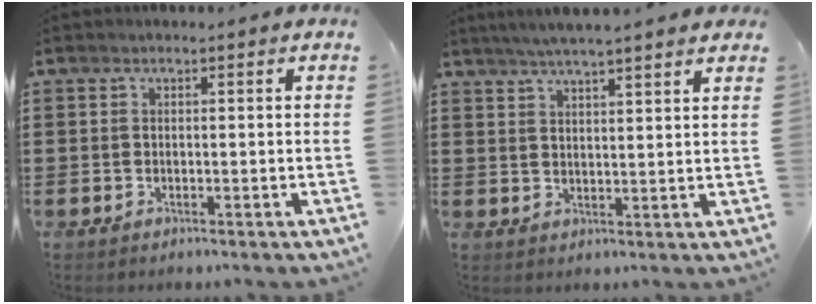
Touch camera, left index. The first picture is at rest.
{"total": 3.9, "force": [3.5, -0.3, 1.7], "torque": [-0.043, -0.009, 0.060]}